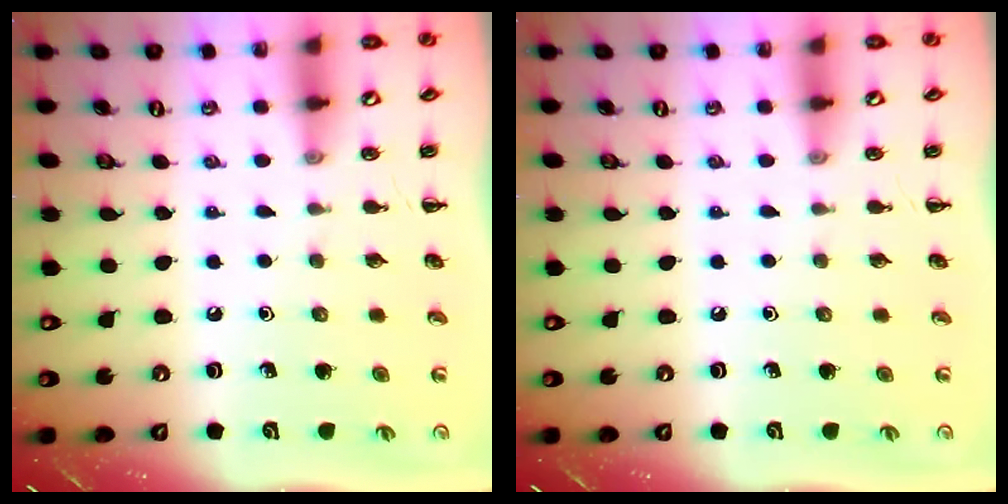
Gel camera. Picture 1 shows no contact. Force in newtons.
{"total": 0.0}